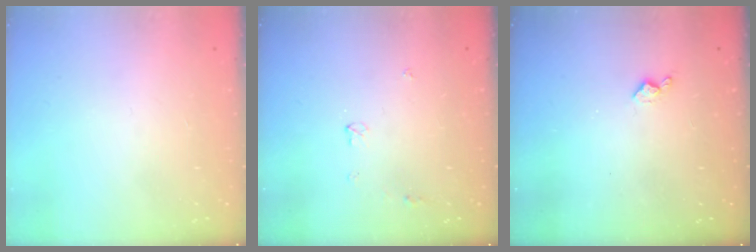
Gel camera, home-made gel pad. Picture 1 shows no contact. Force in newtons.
{"total": 3.1, "press": 3.1, "slide": 0.6}
{"total": 3.9, "press": 3.8, "slide": 0.7}